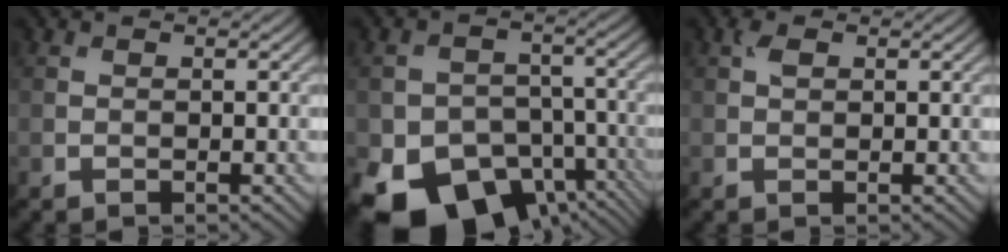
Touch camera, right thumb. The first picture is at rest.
{"total": 14.0, "force": [-7.6, 9.4, 7.0], "torque": [-0.137, -0.037, -0.120]}
{"total": 1.3, "force": [0.6, 0.7, 0.9], "torque": [-0.022, 0.003, 0.010]}